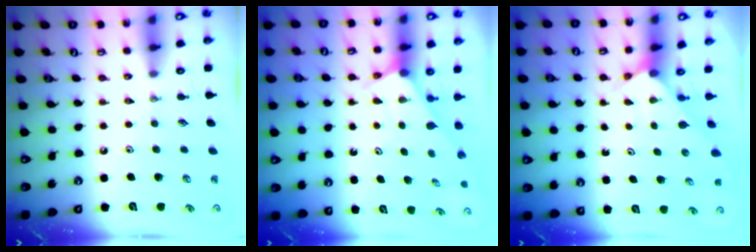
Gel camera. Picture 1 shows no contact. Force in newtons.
{"total": 2.5, "press": 2.5, "slide": 0.2}
{"total": 2.3, "press": 2.3, "slide": 0.2}